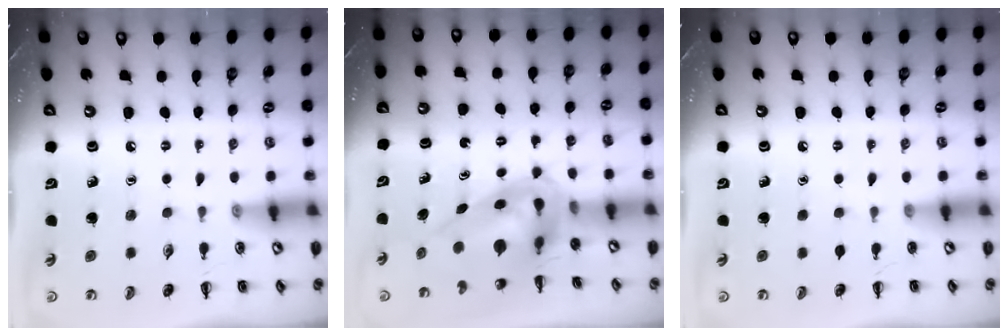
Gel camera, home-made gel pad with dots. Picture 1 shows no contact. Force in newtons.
{"total": 7.7, "press": 7.2, "slide": 2.5}
{"total": 0.0}